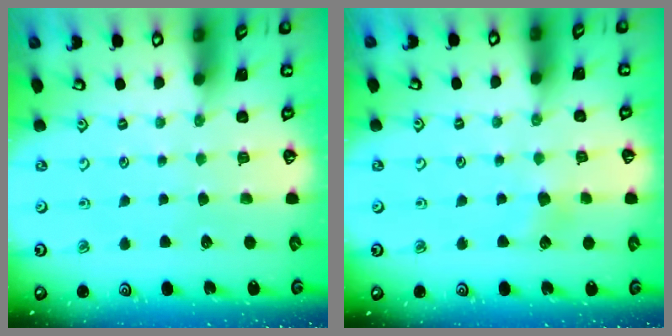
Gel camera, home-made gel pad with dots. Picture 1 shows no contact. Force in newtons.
{"total": 5.2, "press": 5.1, "slide": 0.4}